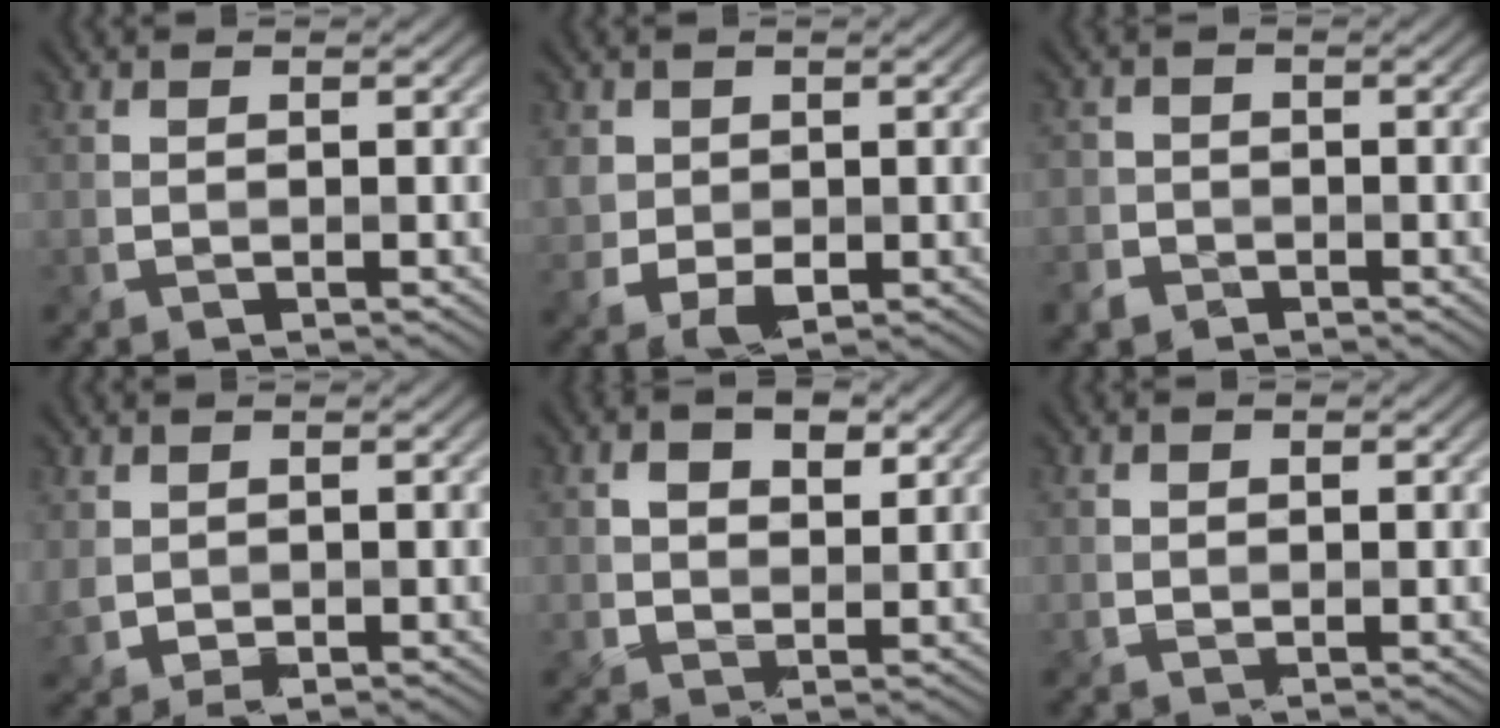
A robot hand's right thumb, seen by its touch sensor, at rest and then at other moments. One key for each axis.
{"total": 4.0, "fx": 0.5, "fy": 3.4, "fz": 2.0, "tx": -0.059, "ty": -0.011, "tz": 0.006}
{"total": 3.5, "fx": -2.0, "fy": 2.9, "fz": -0.1, "tx": 0.014, "ty": -0.002, "tz": -0.059}
{"total": 2.3, "fx": 0.4, "fy": 1.8, "fz": 1.4, "tx": -0.043, "ty": -0.008, "tz": 0.009}
{"total": 4.1, "fx": 1.9, "fy": 2.6, "fz": 2.6, "tx": -0.045, "ty": -0.001, "tz": 0.028}
{"total": 0.8, "fx": 0.4, "fy": 0.6, "fz": 0.3, "tx": -0.007, "ty": -0.001, "tz": 0.006}